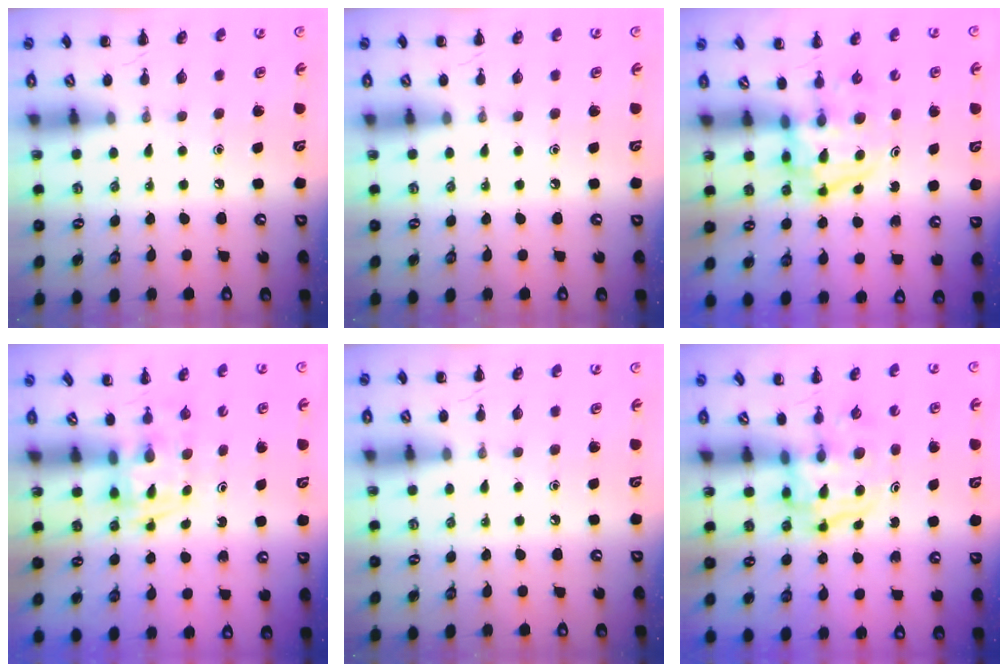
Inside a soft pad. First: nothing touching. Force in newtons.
{"total": 0.0}
{"total": 3.8, "press": 3.7, "slide": 0.5}
{"total": 2.4, "press": 2.2, "slide": 1.1}
{"total": 0.0}
{"total": 3.4, "press": 3.4, "slide": 0.4}